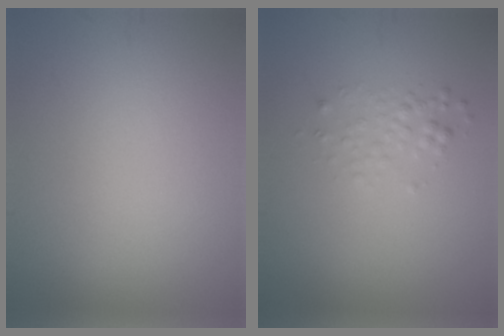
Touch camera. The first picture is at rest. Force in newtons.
{"total": 1.4, "press": 1.4, "slide": 0.1}